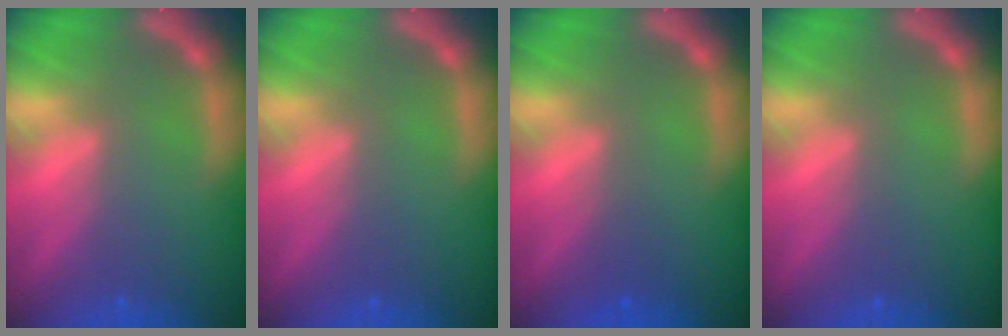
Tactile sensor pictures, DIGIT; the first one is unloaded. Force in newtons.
{"total": 0.0}
{"total": 1.0}
{"total": 0.0}